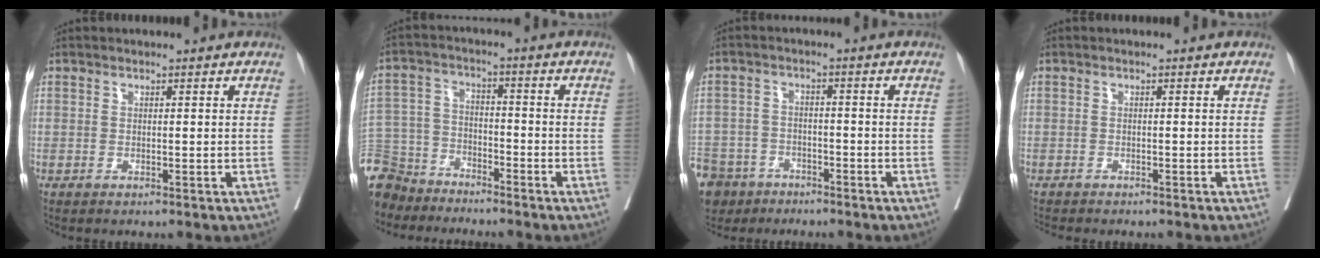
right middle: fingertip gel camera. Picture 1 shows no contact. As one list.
[{"total": 11.8, "force": [-10.6, 5.1, 1.5], "torque": [-0.050, 0.008, -0.204]}, {"total": 14.8, "force": [-9.9, 9.9, 4.7], "torque": [-0.157, -0.009, -0.156]}, {"total": 3.3, "force": [-3.0, 0.6, 1.3], "torque": [-0.019, -0.006, -0.041]}]